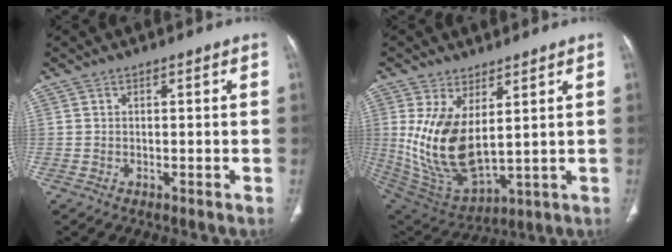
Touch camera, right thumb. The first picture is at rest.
{"total": 15.3, "force": [3.1, 7.8, 12.8], "torque": [-0.241, -0.026, 0.088]}